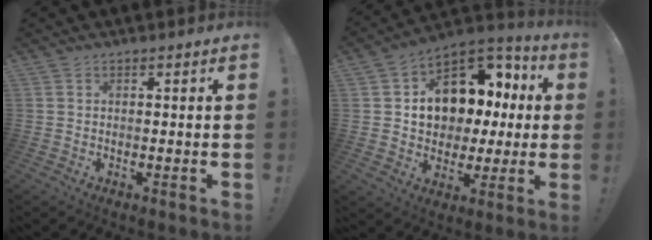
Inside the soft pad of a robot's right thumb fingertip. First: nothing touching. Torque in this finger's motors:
{"motor_torque": [2.50, 2.51, 0.45, -0.09, 0.12]}